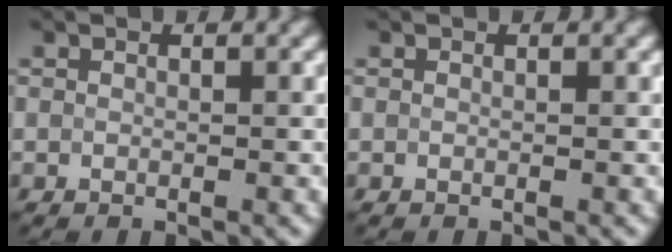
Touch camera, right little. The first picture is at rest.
{"total": 0.0}